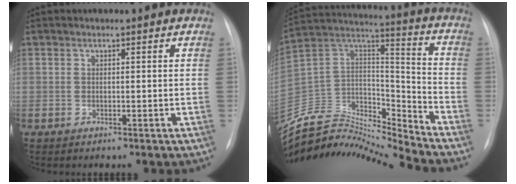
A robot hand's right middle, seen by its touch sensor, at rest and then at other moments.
{"total": 17.9, "force": [-17.7, 1.0, 1.9], "torque": [-0.029, 0.067, -0.314]}